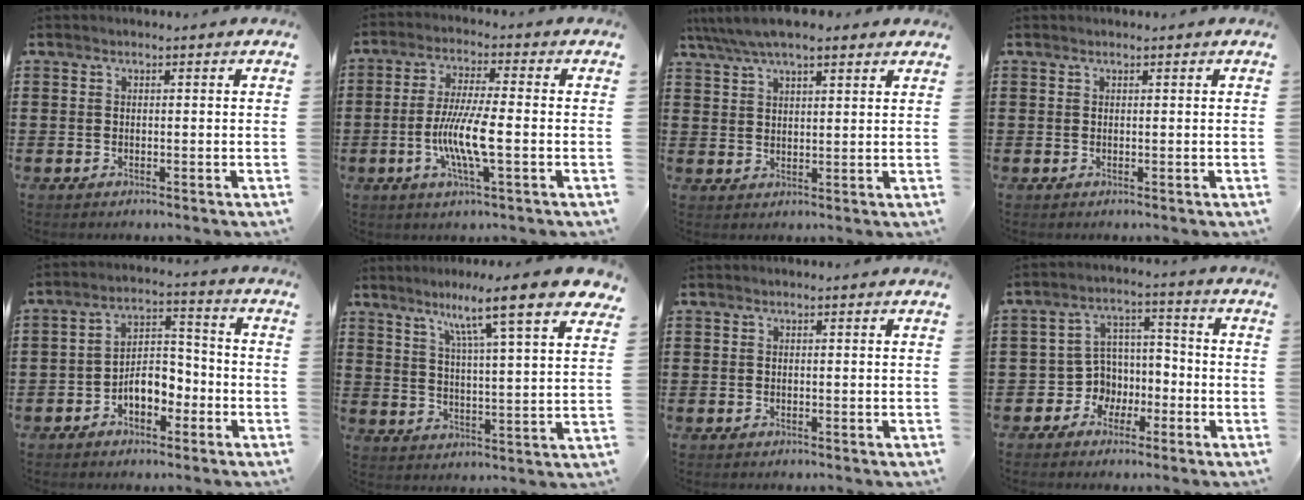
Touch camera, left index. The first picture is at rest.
{"total": 8.3, "force": [-2.2, 1.3, 7.9], "torque": [-0.160, -0.008, -0.047]}
{"total": 5.4, "force": [4.4, 1.4, 2.8], "torque": [-0.066, -0.002, 0.080]}
{"total": 0.0}
{"total": 6.1, "force": [-3.3, 3.5, 3.7], "torque": [-0.058, 0.015, -0.065]}
{"total": 9.2, "force": [7.0, -0.5, 6.0], "torque": [-0.116, -0.042, 0.105]}
{"total": 0.0}
{"total": 5.1, "force": [-2.2, 4.5, 0.8], "torque": [-0.031, 0.007, -0.044]}